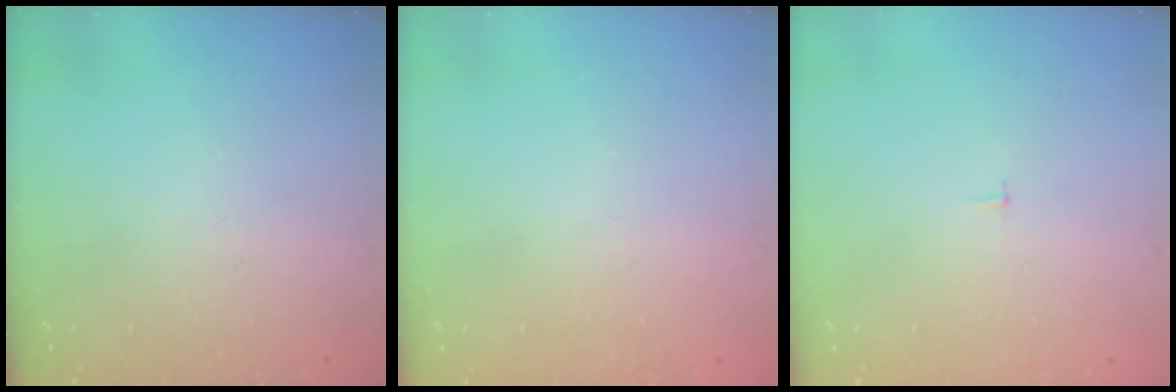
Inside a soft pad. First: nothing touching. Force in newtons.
{"total": 1.5, "press": 1.5, "slide": 0.1}
{"total": 2.1, "press": 2.1, "slide": 0.2}